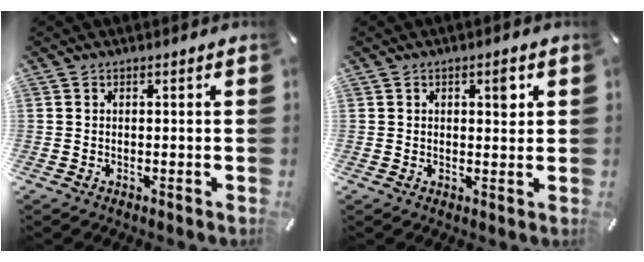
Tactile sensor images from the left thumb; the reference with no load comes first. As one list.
[{"total": 3.8, "force": [1.3, 2.0, 2.9], "torque": [-0.021, -0.008, 0.011]}]